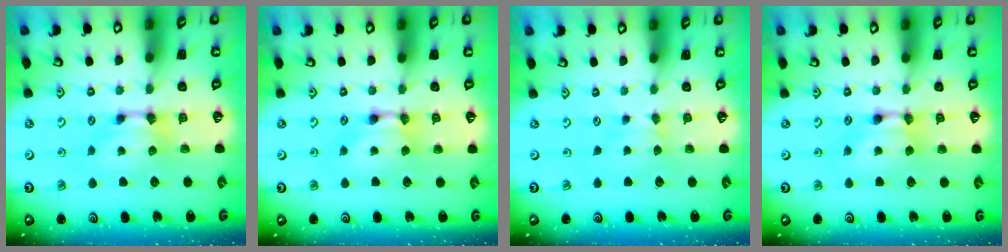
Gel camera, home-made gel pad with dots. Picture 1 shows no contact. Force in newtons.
{"total": 1.8, "press": 1.8, "slide": 0.1}
{"total": 1.1, "press": 1.0, "slide": 0.6}
{"total": 1.8, "press": 1.8, "slide": 0.1}